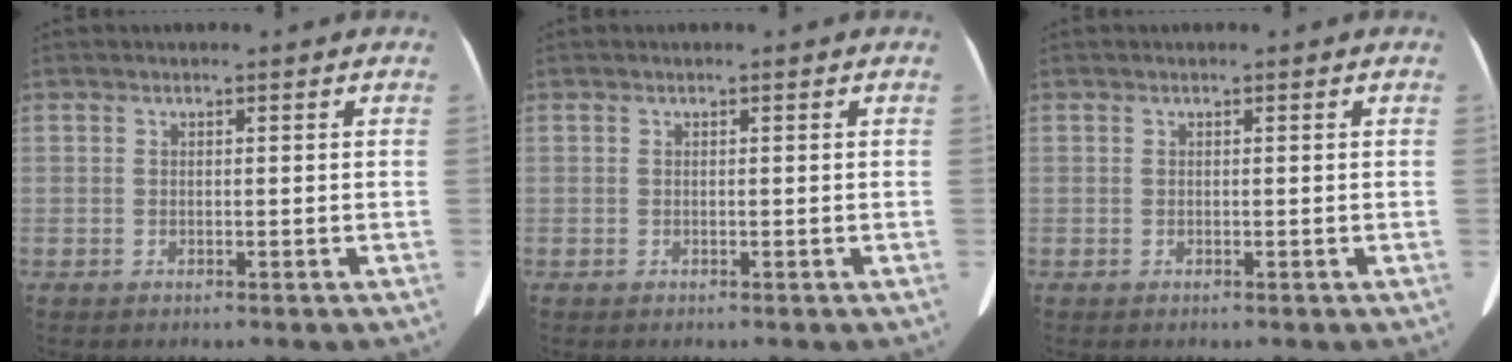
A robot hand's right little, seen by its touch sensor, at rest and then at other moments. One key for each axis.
{"total": 0.0}
{"total": 0.0}